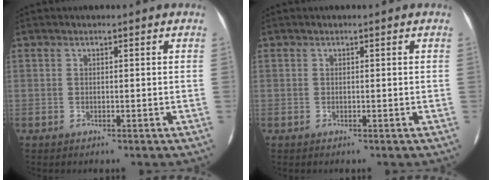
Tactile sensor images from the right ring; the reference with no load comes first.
{"total": 0.0}